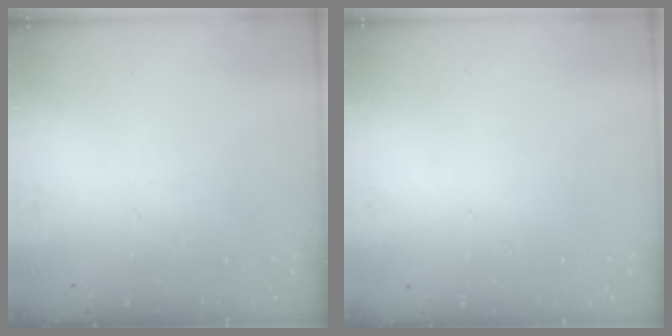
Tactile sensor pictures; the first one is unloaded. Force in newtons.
{"total": 1.7, "press": 1.7, "slide": 0.2}